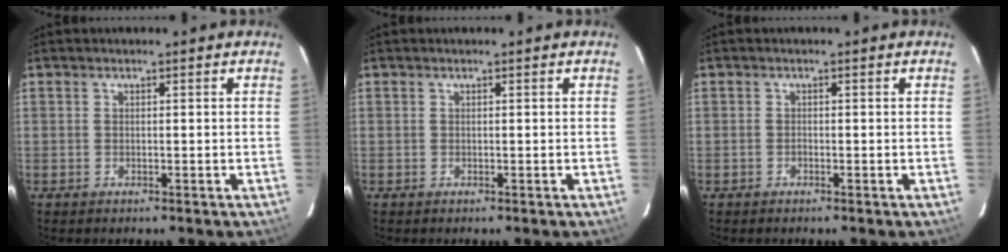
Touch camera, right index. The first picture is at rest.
{"total": 0.0}
{"total": 0.6, "force": [-0.4, 0.3, 0.3], "torque": [-0.005, 0.002, -0.008]}